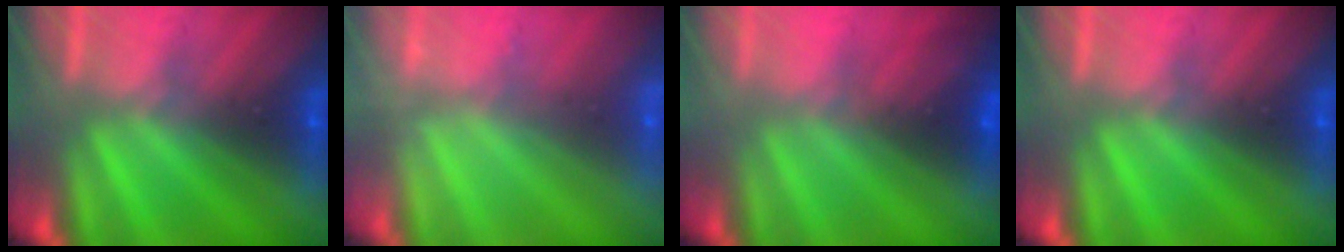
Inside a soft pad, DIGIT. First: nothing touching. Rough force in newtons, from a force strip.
{"total": 2.4}
{"total": 2.9}
{"total": 0.0}